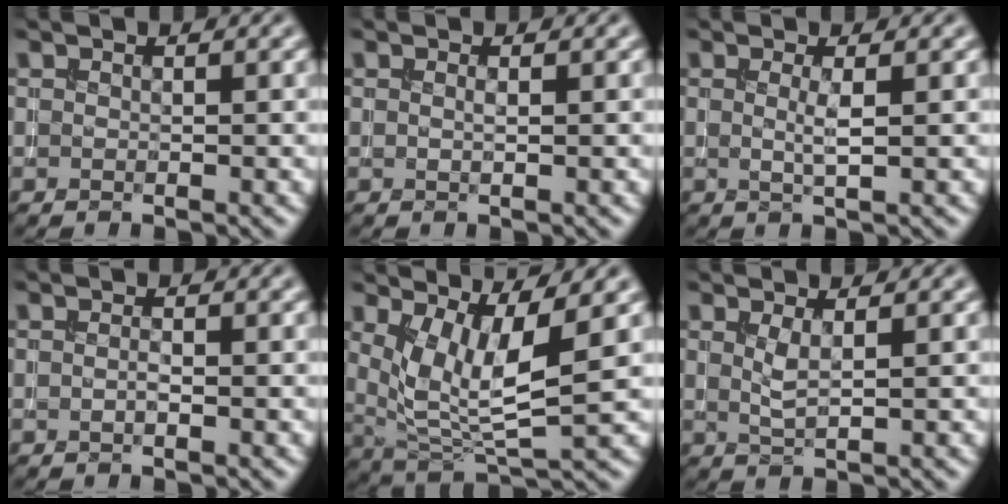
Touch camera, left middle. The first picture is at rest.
{"total": 0.5, "force": [0.1, 0.1, 0.5], "torque": [-0.010, 0.001, 0.001]}
{"total": 1.6, "force": [0.2, 0.3, 1.6], "torque": [-0.031, -0.003, 0.001]}
{"total": 0.7, "force": [-0.2, 0.2, 0.7], "torque": [-0.014, -0.001, -0.004]}
{"total": 6.7, "force": [2.0, 2.3, 6.0], "torque": [-0.123, -0.017, 0.046]}
{"total": 1.6, "force": [0.6, 0.4, 1.4], "torque": [-0.033, -0.005, 0.014]}